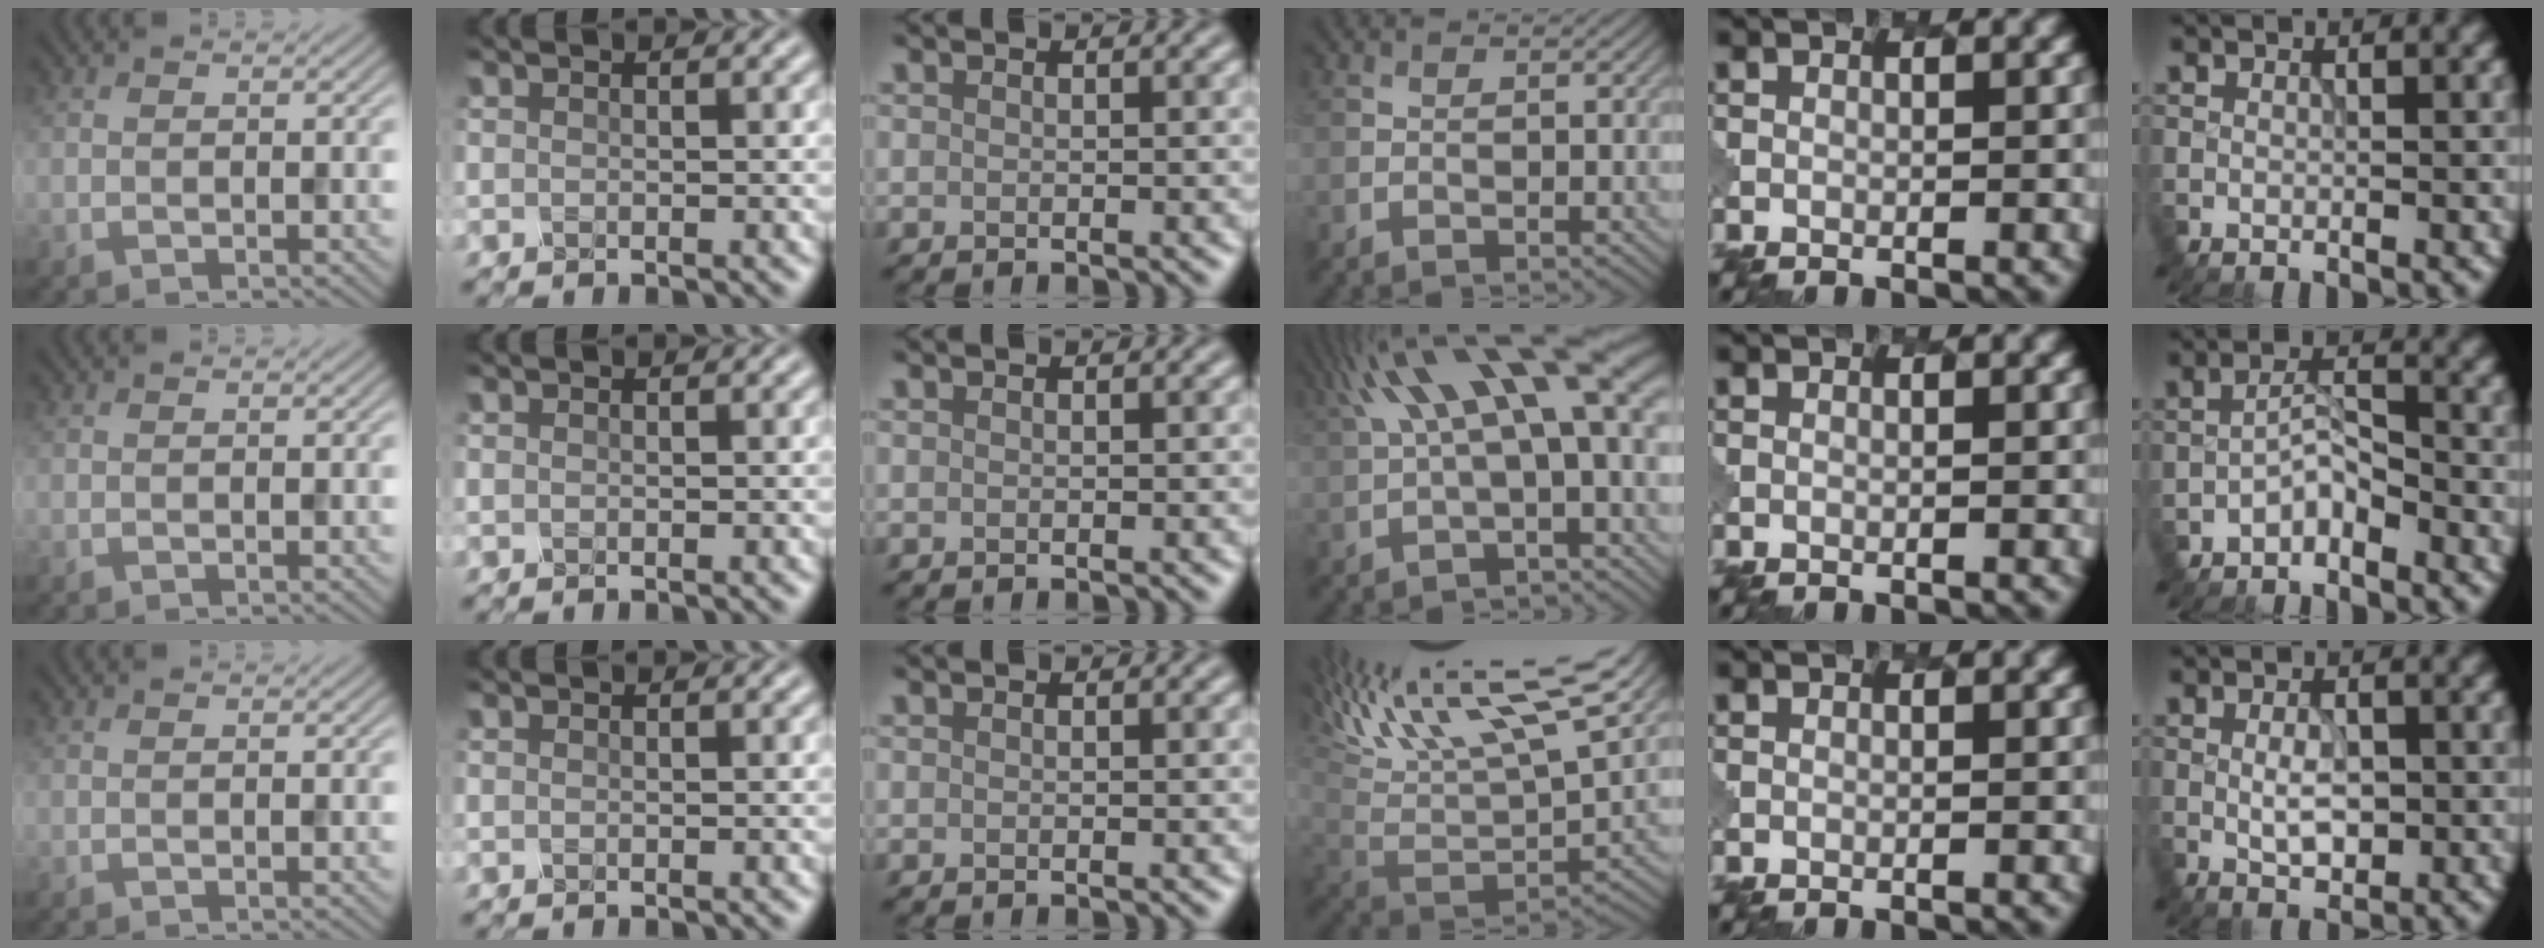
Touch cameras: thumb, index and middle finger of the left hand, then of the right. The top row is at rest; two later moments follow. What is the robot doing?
{"motion": "dispense", "object": "oil cruet"}